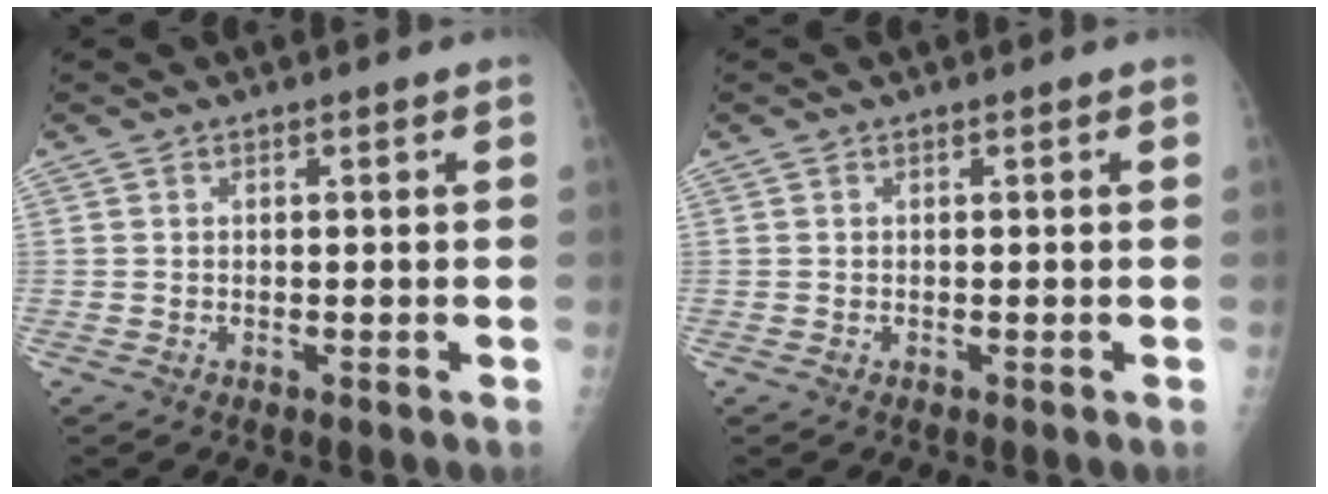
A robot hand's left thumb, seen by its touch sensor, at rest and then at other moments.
{"total": 0.0}